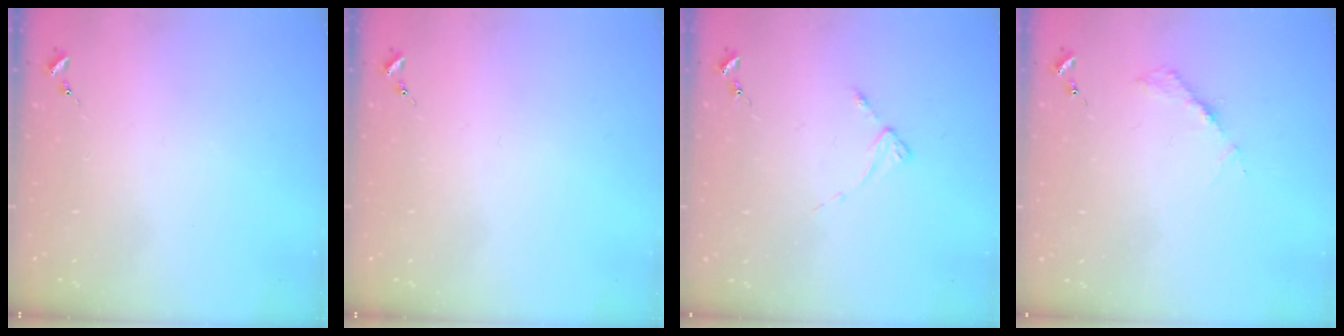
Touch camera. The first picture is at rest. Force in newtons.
{"total": 0.0}
{"total": 2.4, "press": 2.4, "slide": 0.3}
{"total": 3.6, "press": 3.6, "slide": 0.5}